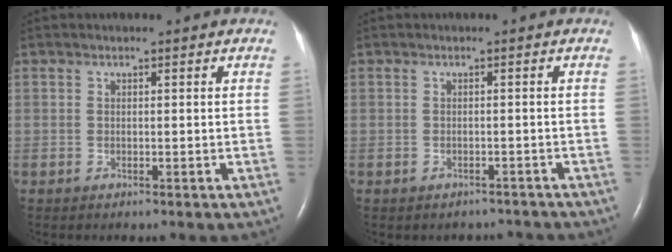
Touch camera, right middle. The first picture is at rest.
{"total": 2.8, "force": [-2.5, 1.3, -0.1], "torque": [0.001, 0.009, -0.030]}